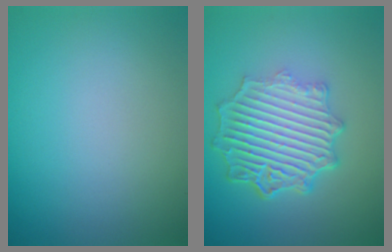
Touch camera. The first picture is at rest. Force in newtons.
{"total": 7.1, "press": 5.3, "slide": 4.7}